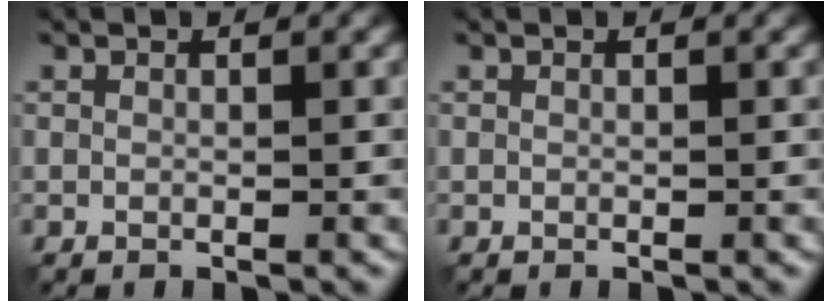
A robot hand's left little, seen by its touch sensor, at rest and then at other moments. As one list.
[{"total": 0.0}]